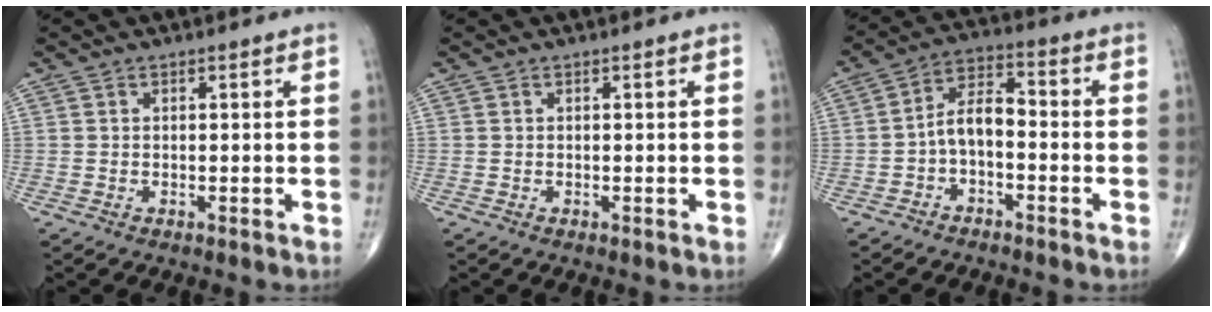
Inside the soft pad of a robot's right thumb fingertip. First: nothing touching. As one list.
[{"total": 0.0}, {"total": 6.6, "force": [-2.0, 3.5, 5.3], "torque": [-0.088, 0.039, -0.046]}]